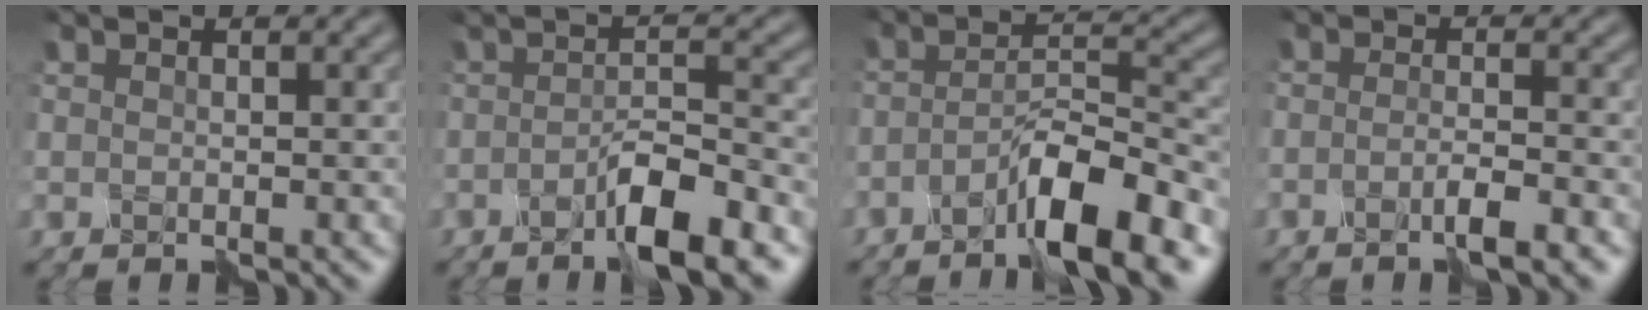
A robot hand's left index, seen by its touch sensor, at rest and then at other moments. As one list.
[{"total": 5.6, "force": [-2.9, 0.5, 4.8], "torque": [-0.078, 0.002, -0.054]}, {"total": 6.8, "force": [-4.4, 0.9, 5.1], "torque": [-0.090, 0.007, -0.078]}, {"total": 2.7, "force": [-2.0, 0.0, 1.9], "torque": [-0.033, 0.001, -0.040]}]